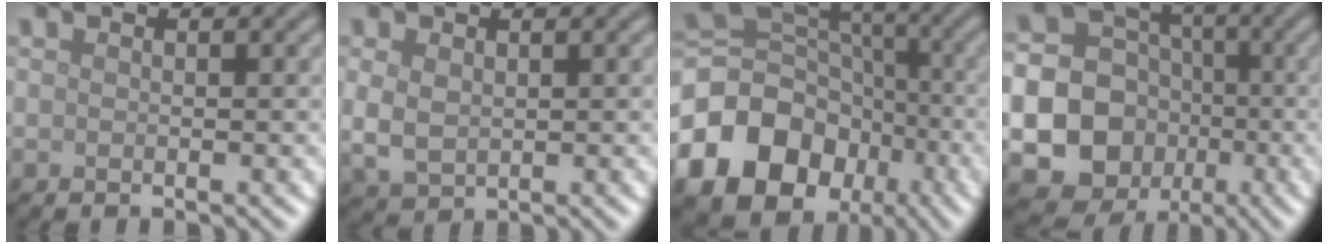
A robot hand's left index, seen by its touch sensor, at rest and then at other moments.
{"total": 2.7, "force": [0.3, 2.0, 1.9], "torque": [-0.046, -0.003, 0.010]}
{"total": 17.6, "force": [-8.1, 14.3, 6.3], "torque": [-0.150, -0.041, -0.148]}
{"total": 23.4, "force": [-5.8, 22.1, 5.2], "torque": [-0.153, -0.035, -0.130]}